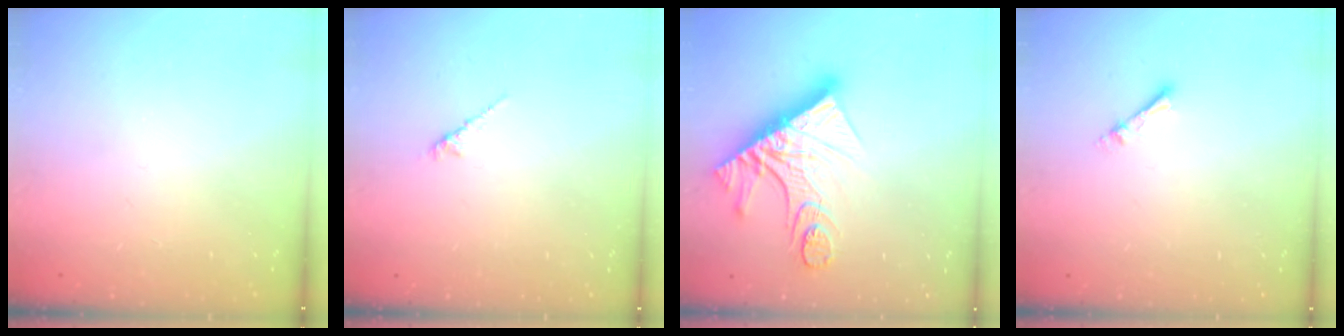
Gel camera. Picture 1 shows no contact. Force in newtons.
{"total": 2.0, "press": 2.0, "slide": 0.6}
{"total": 16.3, "press": 16.3, "slide": 1.3}
{"total": 3.3, "press": 3.2, "slide": 0.4}